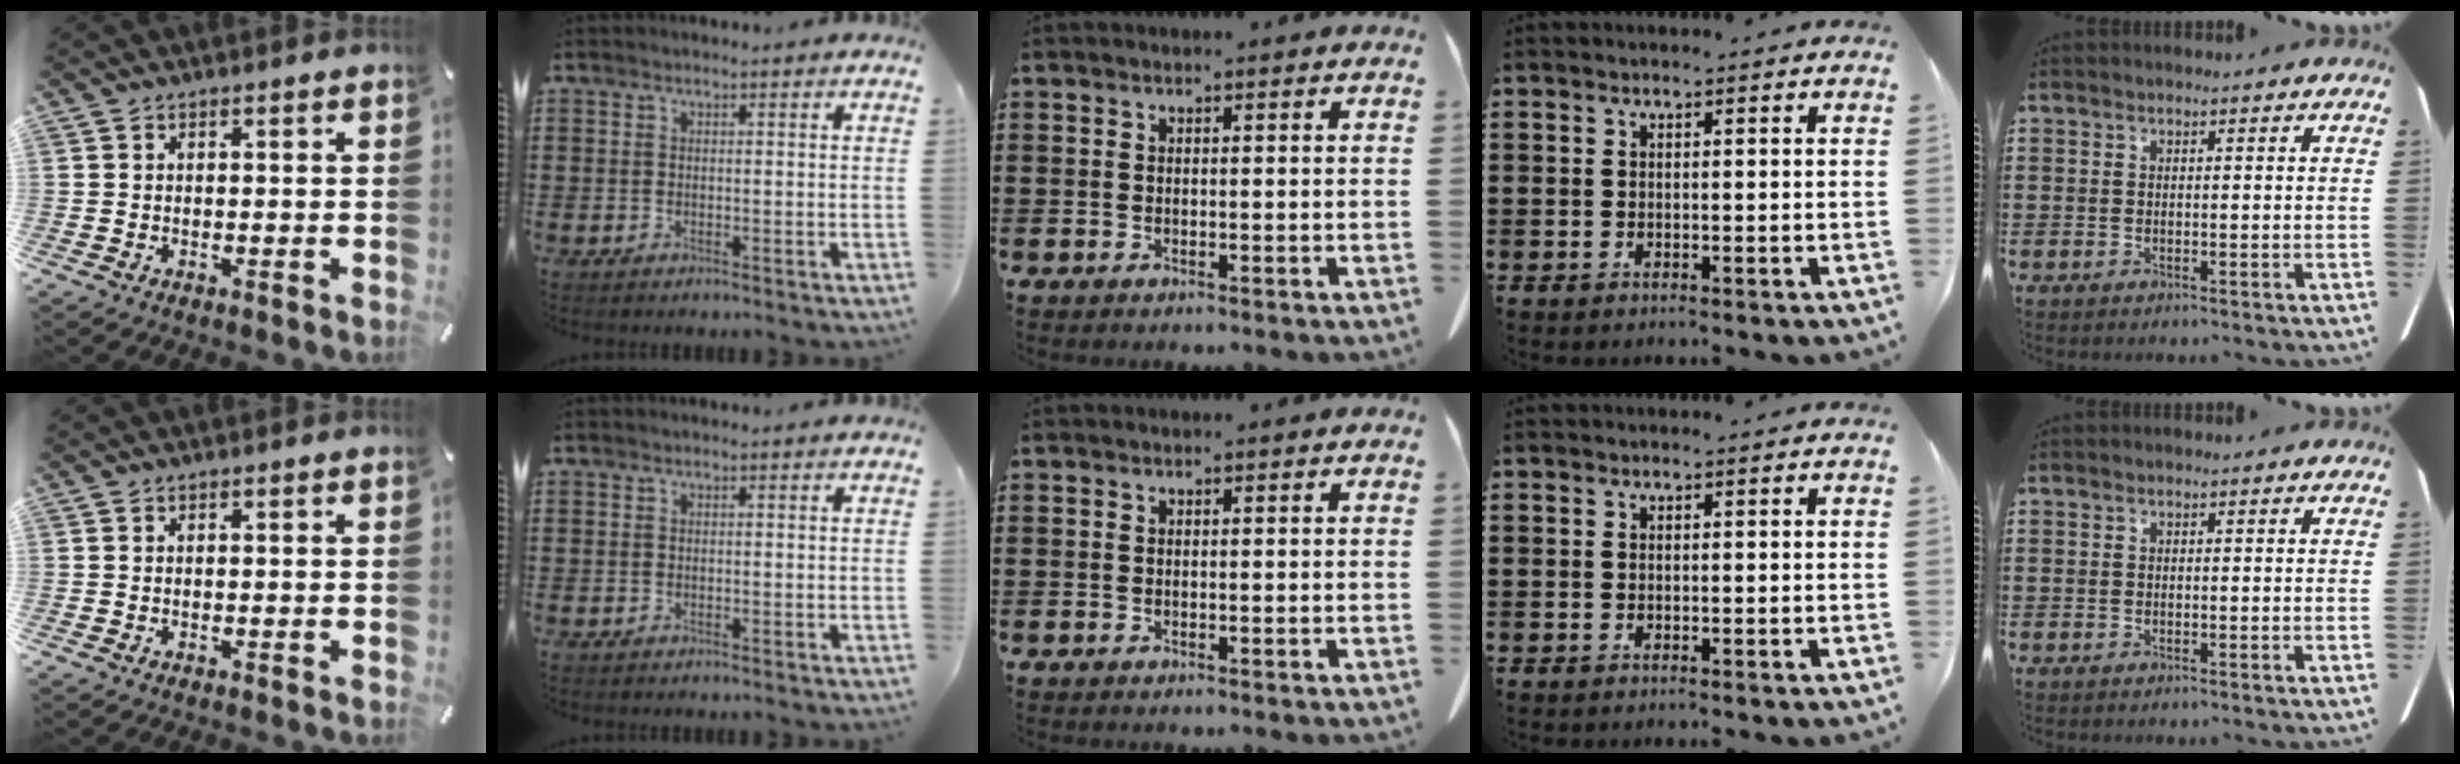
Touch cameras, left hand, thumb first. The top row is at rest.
{}